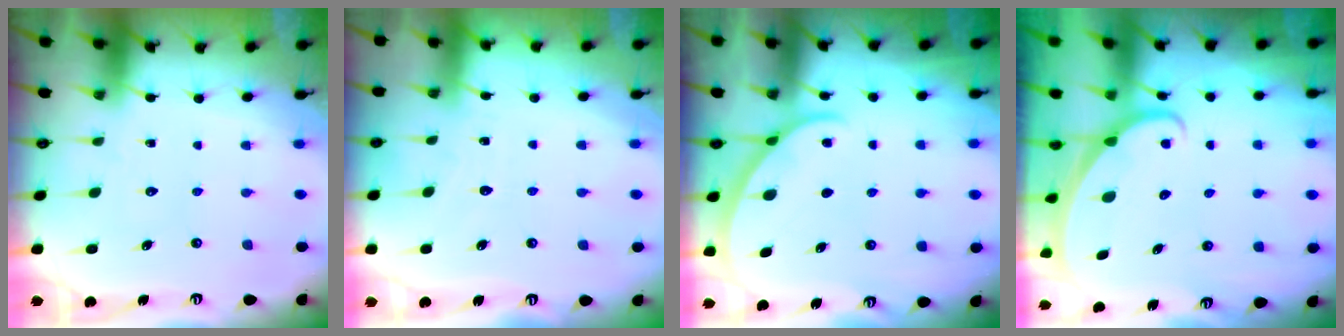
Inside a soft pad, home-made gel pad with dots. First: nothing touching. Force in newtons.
{"total": 3.4, "press": 3.4, "slide": 0.5}
{"total": 2.0, "press": 2.0, "slide": 0.2}
{"total": 1.8, "press": 1.8, "slide": 0.1}